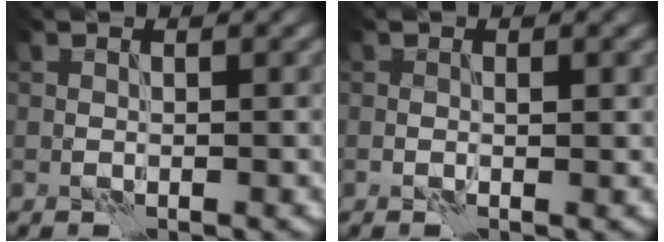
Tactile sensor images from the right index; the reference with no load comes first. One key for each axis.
{"total": 0.9, "fx": 0.1, "fy": 0.4, "fz": 0.8, "tx": -0.012, "ty": -0.002, "tz": 0.001}